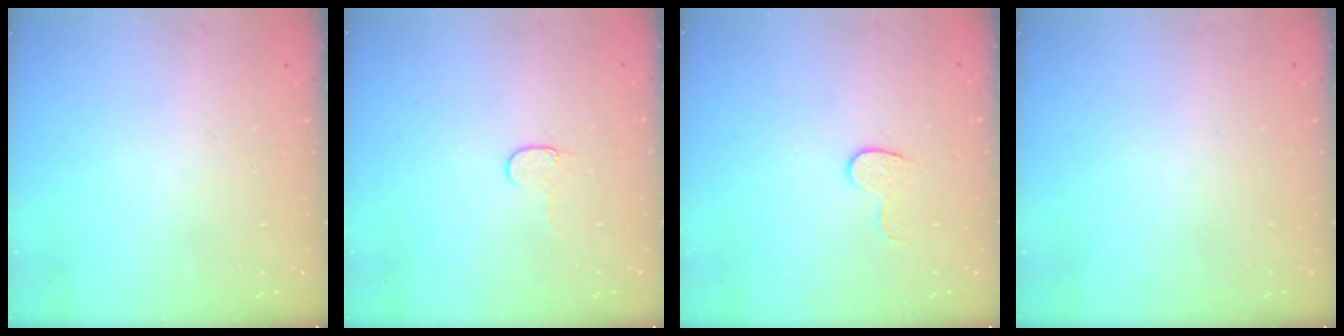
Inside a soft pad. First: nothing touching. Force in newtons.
{"total": 4.0, "press": 4.0, "slide": 0.4}
{"total": 5.4, "press": 5.4, "slide": 0.5}
{"total": 0.0}